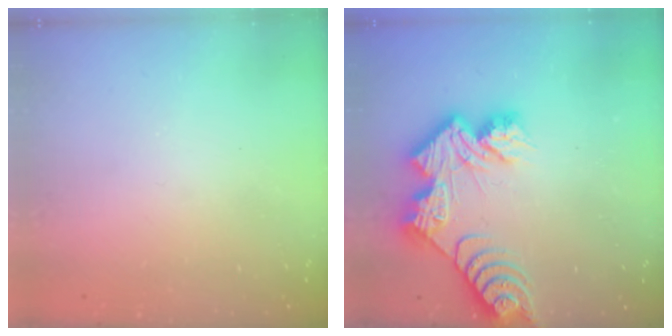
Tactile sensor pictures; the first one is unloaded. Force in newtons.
{"total": 14.2, "press": 14.2, "slide": 1.0}